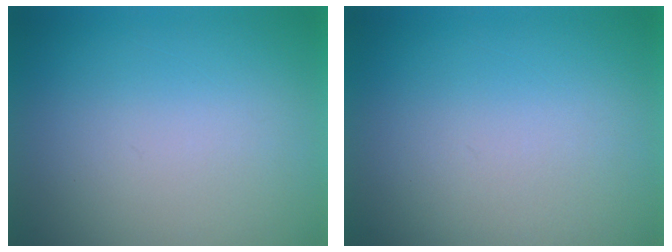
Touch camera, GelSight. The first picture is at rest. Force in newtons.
{"total": 1.1}